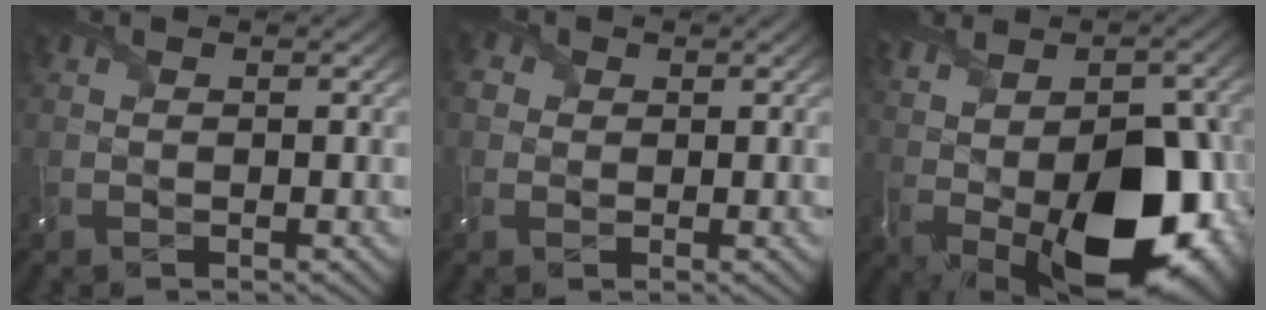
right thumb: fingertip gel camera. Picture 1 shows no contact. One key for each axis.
{"total": 3.1, "fx": 0.8, "fy": 2.7, "fz": 1.3, "tx": -0.060, "ty": 0.012, "tz": 0.009}
{"total": 17.2, "fx": -1.7, "fy": 9.0, "fz": 14.6, "tx": -0.199, "ty": -0.022, "tz": 0.000}